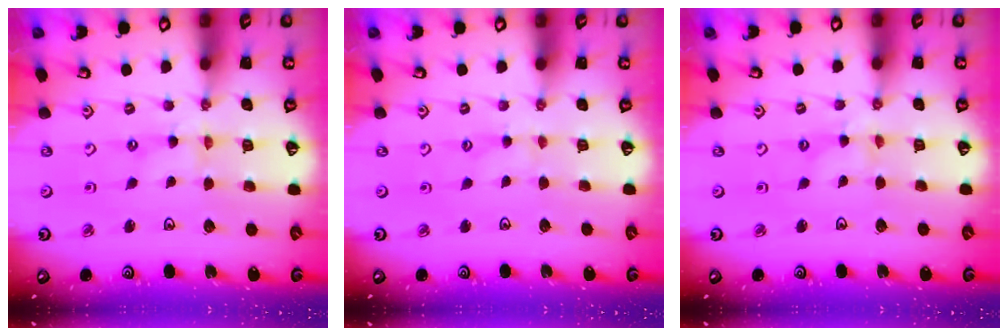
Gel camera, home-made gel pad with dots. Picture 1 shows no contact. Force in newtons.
{"total": 1.7, "press": 1.7, "slide": 0.2}
{"total": 1.1, "press": 1.0, "slide": 0.2}